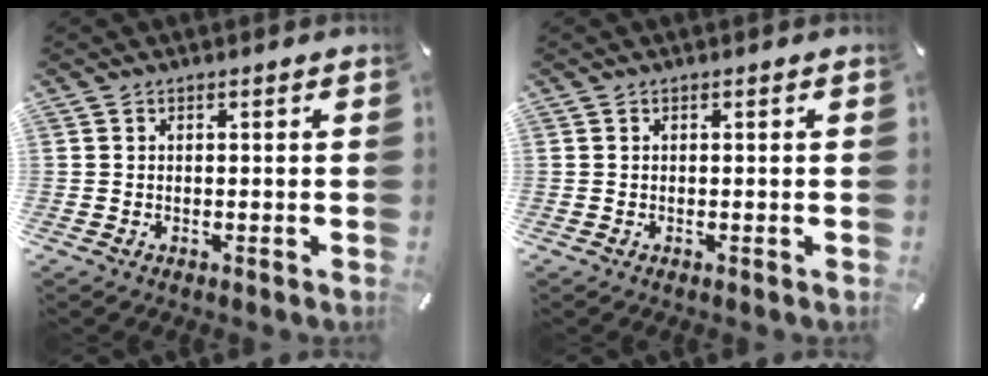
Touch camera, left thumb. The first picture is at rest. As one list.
[{"total": 0.0}]